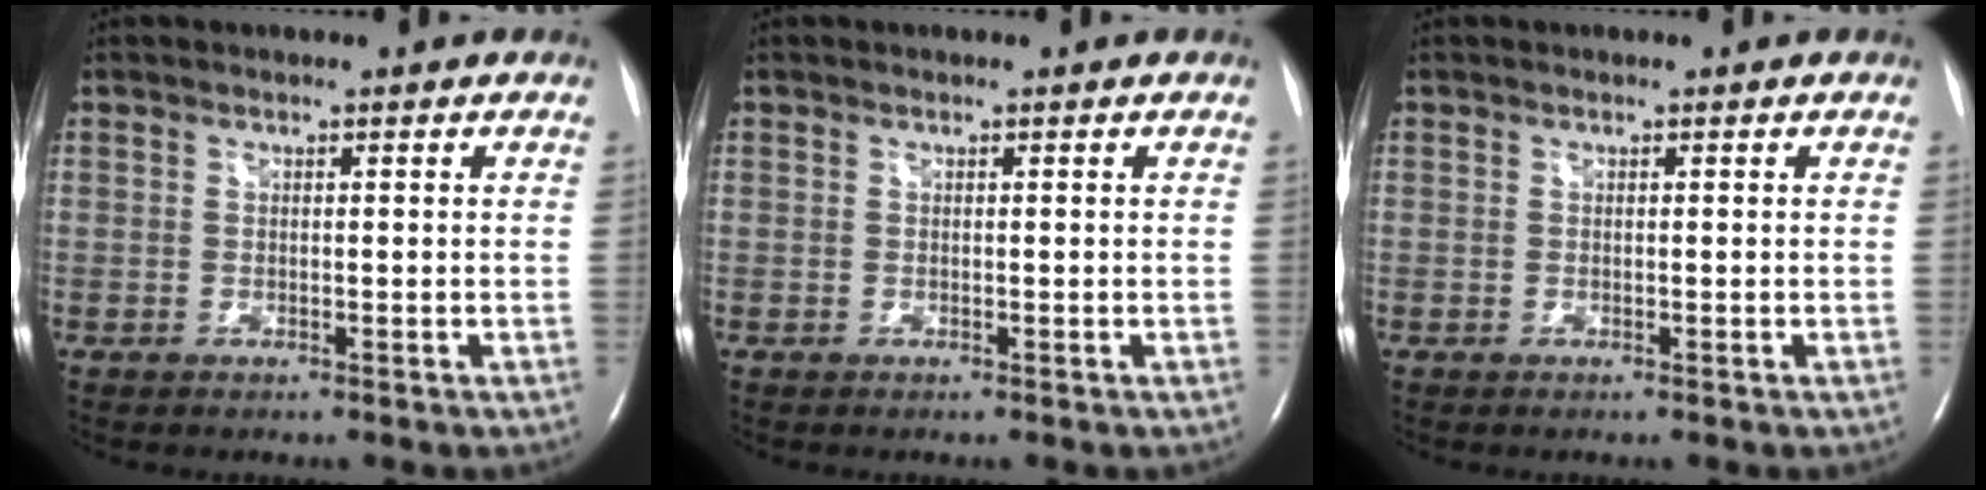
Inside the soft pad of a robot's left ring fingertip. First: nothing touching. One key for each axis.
{"total": 0.0}
{"total": 0.0}